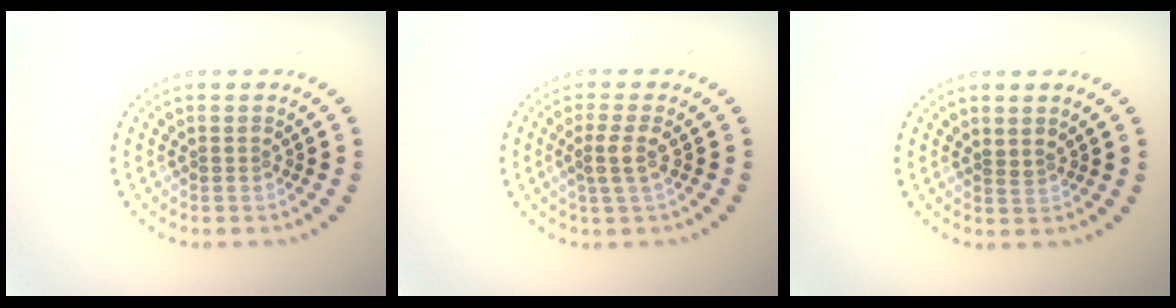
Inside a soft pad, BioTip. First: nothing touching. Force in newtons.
{"total": 2.0, "press": 1.6, "slide": 1.2}
{"total": 0.7, "press": 0.4, "slide": 0.6}